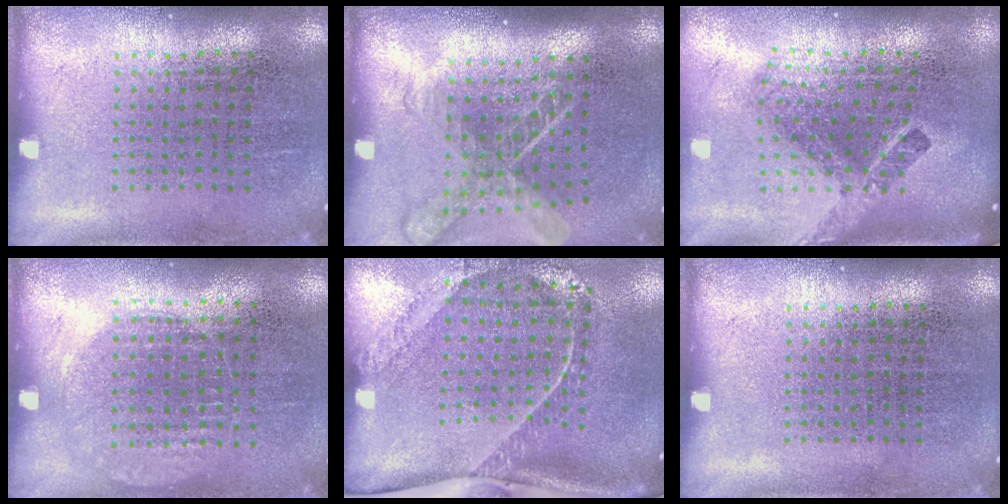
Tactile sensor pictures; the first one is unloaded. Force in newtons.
{"total": 1.8, "press": 1.4, "slide": 1.2}
{"total": 2.5, "press": 1.6, "slide": 2.0}
{"total": 1.0, "press": 0.9, "slide": 0.3}
{"total": 2.5, "press": 1.7, "slide": 1.9}
{"total": 0.0}